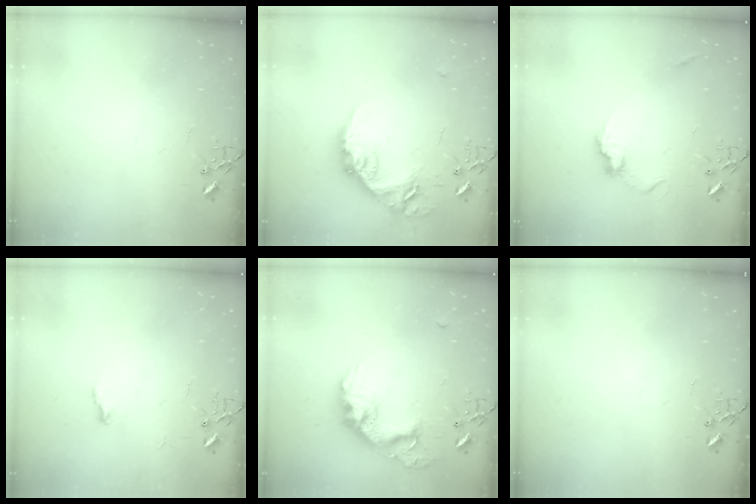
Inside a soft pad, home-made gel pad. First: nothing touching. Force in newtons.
{"total": 17.6, "press": 17.6, "slide": 0.8}
{"total": 8.8, "press": 8.8, "slide": 0.4}
{"total": 4.7, "press": 4.7, "slide": 0.7}
{"total": 17.2, "press": 17.2, "slide": 1.2}
{"total": 0.0}